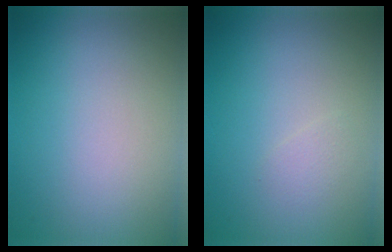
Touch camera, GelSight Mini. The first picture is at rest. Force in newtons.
{"total": 0.8, "press": 0.8, "slide": 0.0}